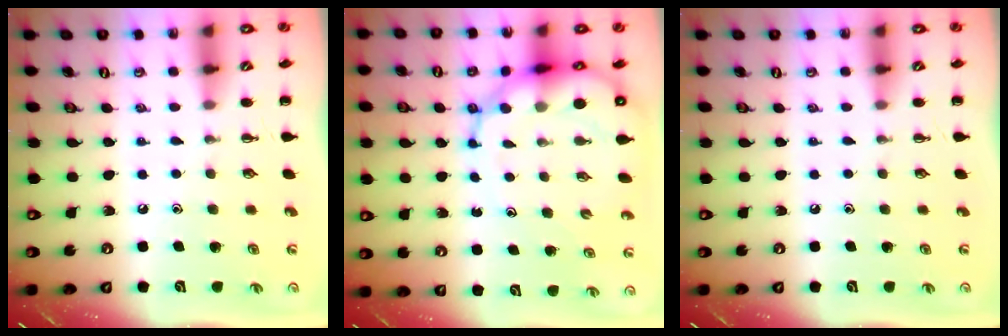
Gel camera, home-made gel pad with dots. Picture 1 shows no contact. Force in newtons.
{"total": 13.1, "press": 12.6, "slide": 3.8}
{"total": 0.0}